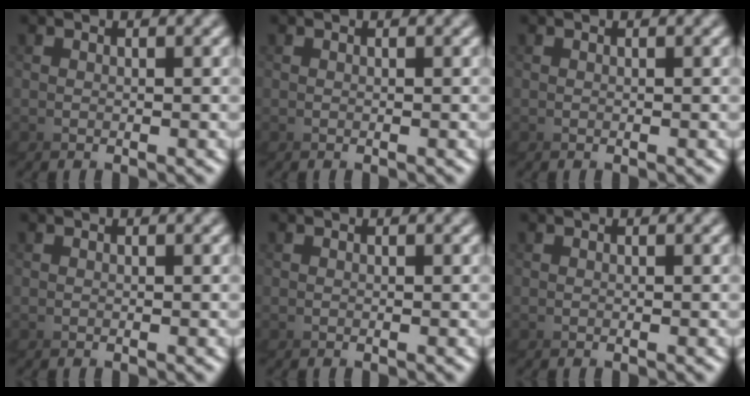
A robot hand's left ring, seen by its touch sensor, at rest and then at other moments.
{"total": 0.0}
{"total": 0.0}
{"total": 0.0}
{"total": 0.0}
{"total": 0.0}